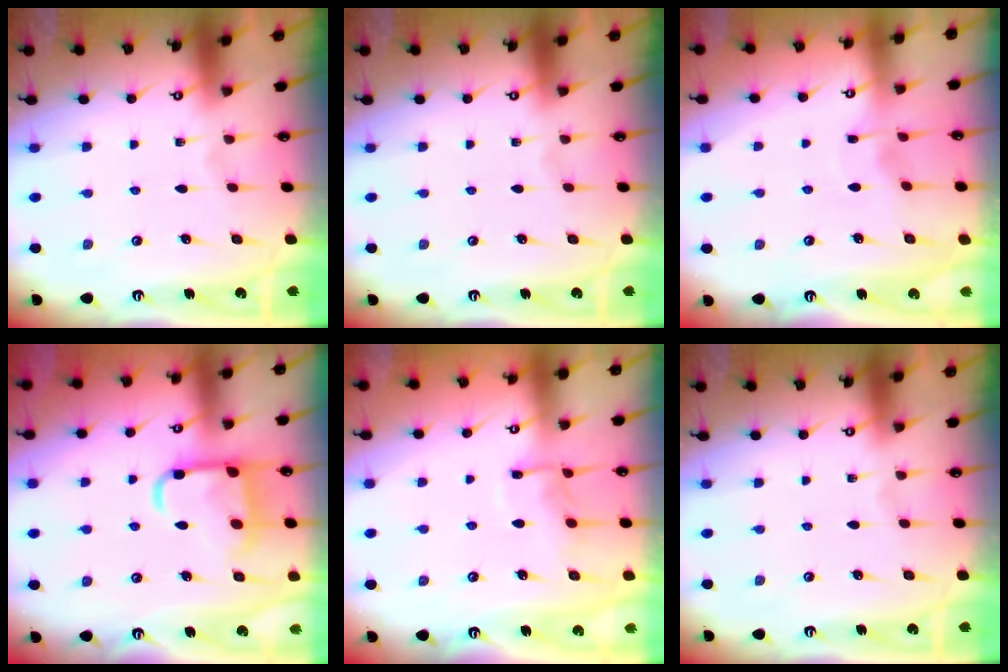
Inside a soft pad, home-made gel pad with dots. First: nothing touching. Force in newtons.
{"total": 0.0}
{"total": 3.1, "press": 3.1, "slide": 0.5}
{"total": 14.1, "press": 14.1, "slide": 1.3}
{"total": 8.2, "press": 8.1, "slide": 0.9}
{"total": 0.0}